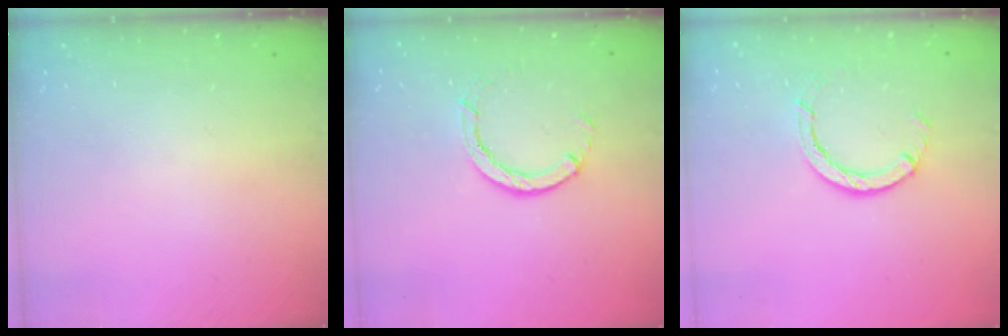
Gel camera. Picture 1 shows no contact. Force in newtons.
{"total": 2.9, "press": 2.9, "slide": 0.5}
{"total": 3.1, "press": 3.0, "slide": 0.5}